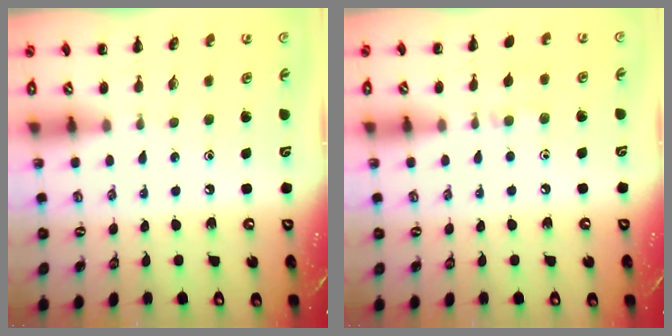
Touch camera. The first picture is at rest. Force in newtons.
{"total": 6.2, "press": 5.9, "slide": 1.9}